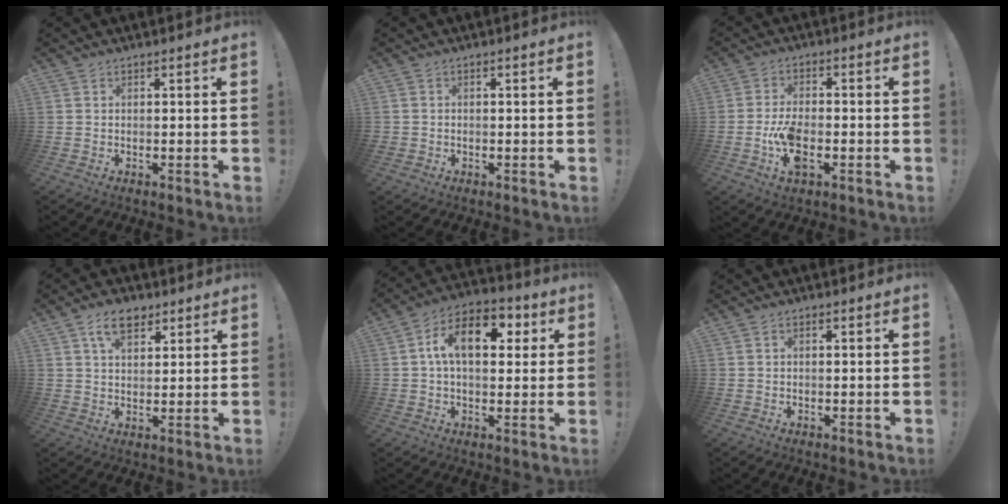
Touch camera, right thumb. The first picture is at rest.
{"total": 1.2, "force": [-0.3, 1.1, 0.1], "torque": [-0.005, 0.005, -0.005]}
{"total": 9.1, "force": [-2.9, 4.7, 7.3], "torque": [-0.131, -0.001, -0.050]}
{"total": 8.3, "force": [4.5, 5.1, 4.8], "torque": [-0.071, -0.007, 0.082]}
{"total": 14.2, "force": [3.6, 8.2, 11.0], "torque": [-0.174, 0.011, 0.062]}
{"total": 0.6, "force": [-0.1, 0.4, 0.4], "torque": [-0.012, 0.004, -0.002]}